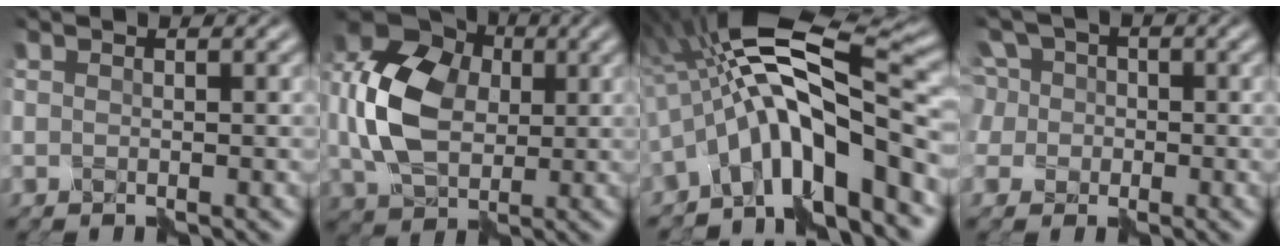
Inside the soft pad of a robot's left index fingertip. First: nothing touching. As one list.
[{"total": 10.1, "force": [0.5, 7.3, 7.0], "torque": [-0.174, 0.001, 0.018]}, {"total": 11.9, "force": [-3.4, 3.6, 10.8], "torque": [-0.174, 0.026, -0.072]}, {"total": 6.1, "force": [0.8, 5.6, 2.4], "torque": [-0.056, 0.040, -0.013]}]